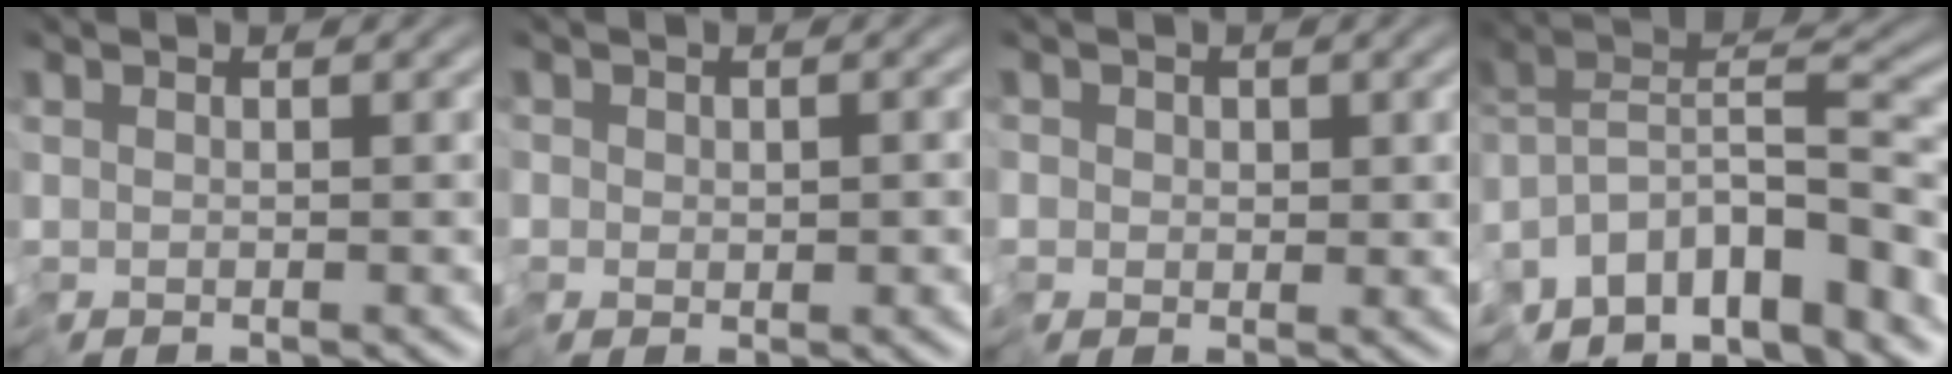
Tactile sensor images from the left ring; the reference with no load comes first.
{"total": 0.9, "force": [0.0, 0.8, 0.3], "torque": [-0.002, 0.001, 0.002]}
{"total": 1.0, "force": [0.2, 0.9, 0.0], "torque": [0.005, 0.003, 0.005]}
{"total": 10.0, "force": [-7.8, 3.2, 5.4], "torque": [-0.072, 0.019, -0.138]}